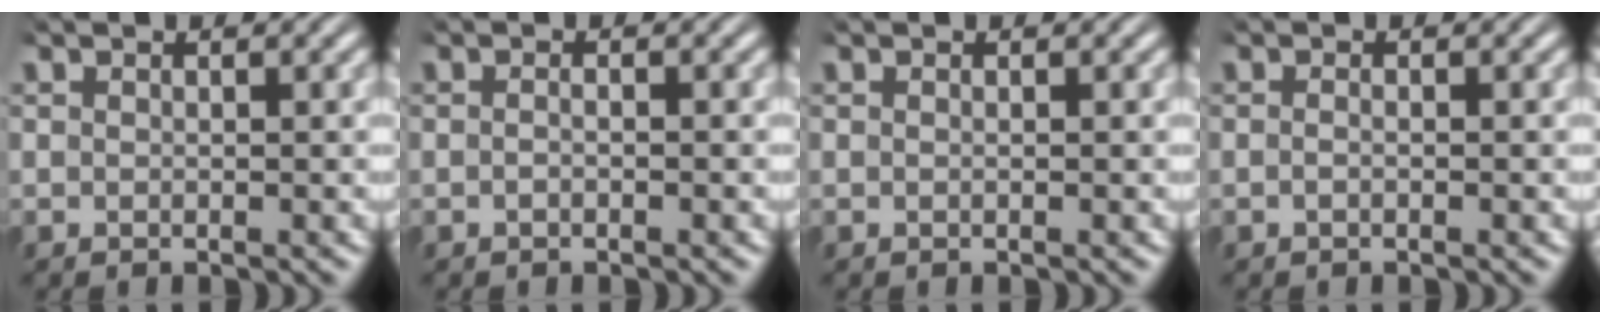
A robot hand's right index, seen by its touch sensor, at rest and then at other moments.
{"total": 0.7, "force": [-0.5, 0.1, 0.5], "torque": [-0.011, -0.001, -0.011]}
{"total": 0.0}
{"total": 0.7, "force": [-0.5, 0.1, 0.5], "torque": [-0.009, 0.000, -0.011]}